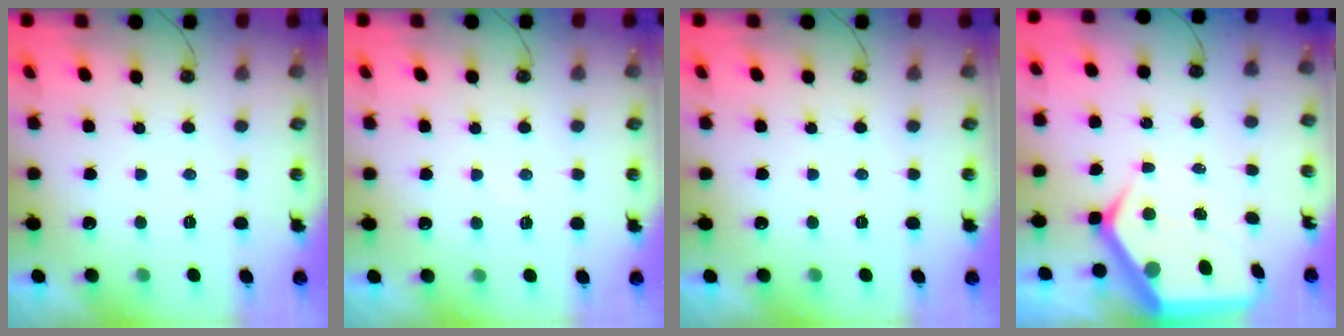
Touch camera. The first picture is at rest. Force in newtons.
{"total": 2.8, "press": 2.8, "slide": 0.3}
{"total": 0.0}
{"total": 10.4, "press": 10.3, "slide": 1.3}